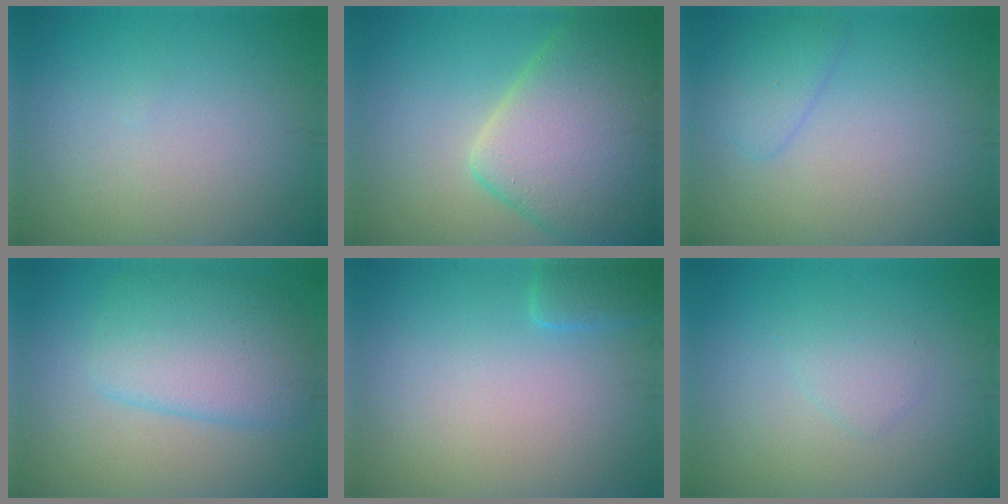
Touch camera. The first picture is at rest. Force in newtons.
{"total": 10.0, "press": 10.0, "slide": 0.5}
{"total": 1.8, "press": 1.8, "slide": 0.2}
{"total": 5.6, "press": 5.6, "slide": 0.1}
{"total": 1.7, "press": 1.7, "slide": 0.1}
{"total": 1.4, "press": 1.4, "slide": 0.1}